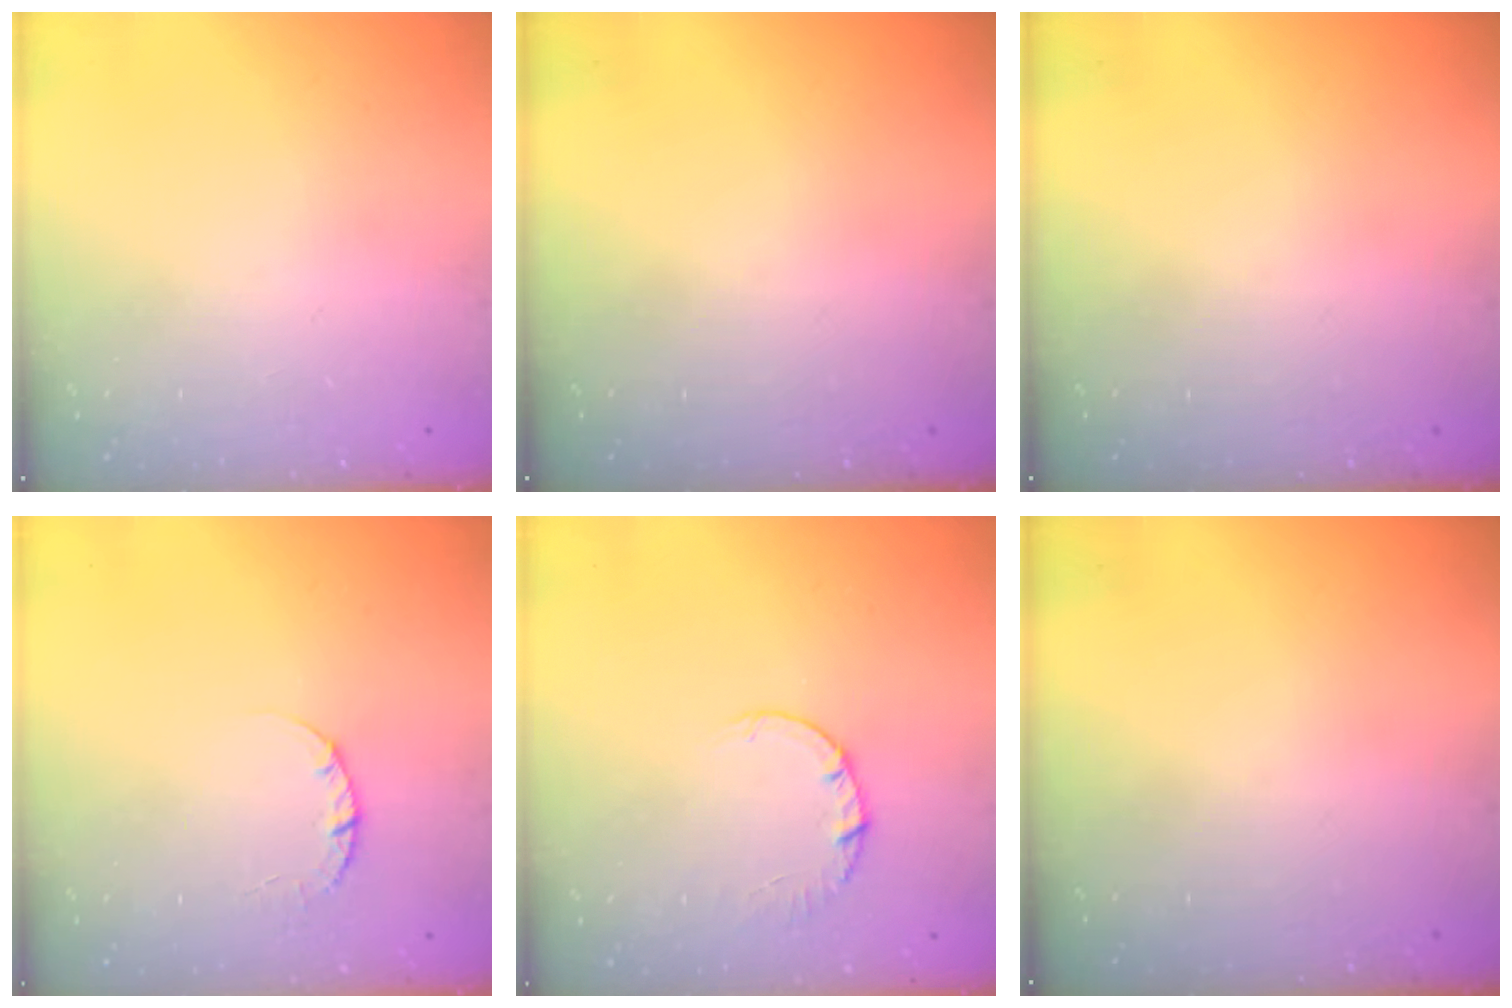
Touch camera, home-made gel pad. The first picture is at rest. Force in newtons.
{"total": 0.0}
{"total": 0.0}
{"total": 2.4, "press": 2.4, "slide": 0.3}
{"total": 2.7, "press": 2.7, "slide": 0.4}
{"total": 0.0}